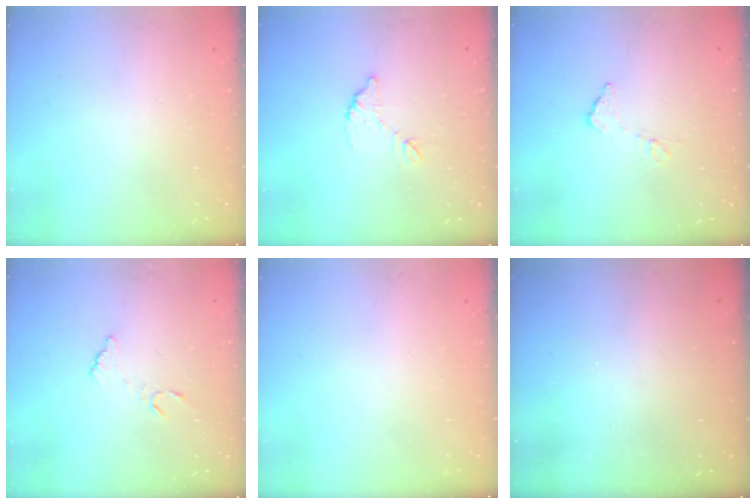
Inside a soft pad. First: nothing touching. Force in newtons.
{"total": 8.0, "press": 8.0, "slide": 0.4}
{"total": 6.4, "press": 6.4, "slide": 0.4}
{"total": 4.2, "press": 4.2, "slide": 0.2}
{"total": 0.0}
{"total": 3.0, "press": 3.0, "slide": 0.1}